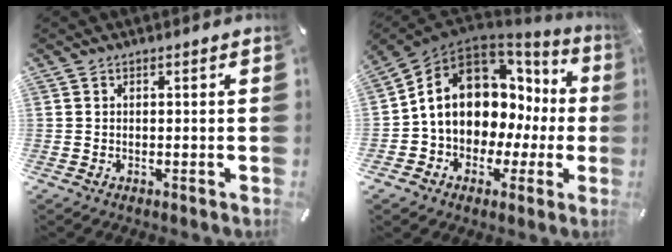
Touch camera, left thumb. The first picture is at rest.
{"total": 13.1, "force": [3.1, 10.1, 7.6], "torque": [-0.139, -0.032, 0.053]}